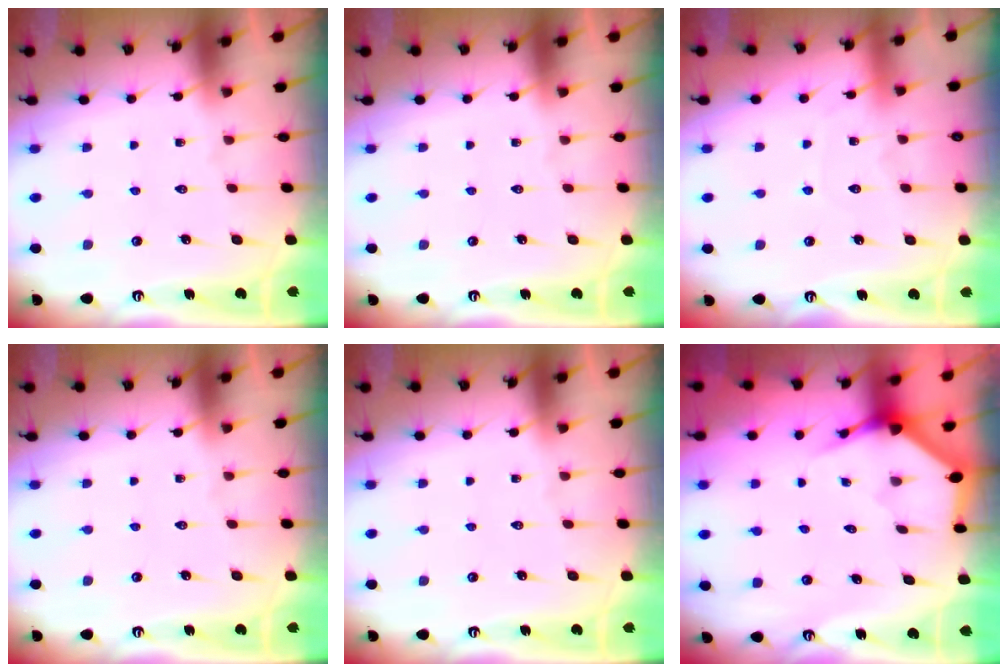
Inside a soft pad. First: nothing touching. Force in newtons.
{"total": 0.0}
{"total": 5.6, "press": 5.5, "slide": 0.6}
{"total": 0.0}
{"total": 0.0}
{"total": 3.4, "press": 3.4, "slide": 0.1}